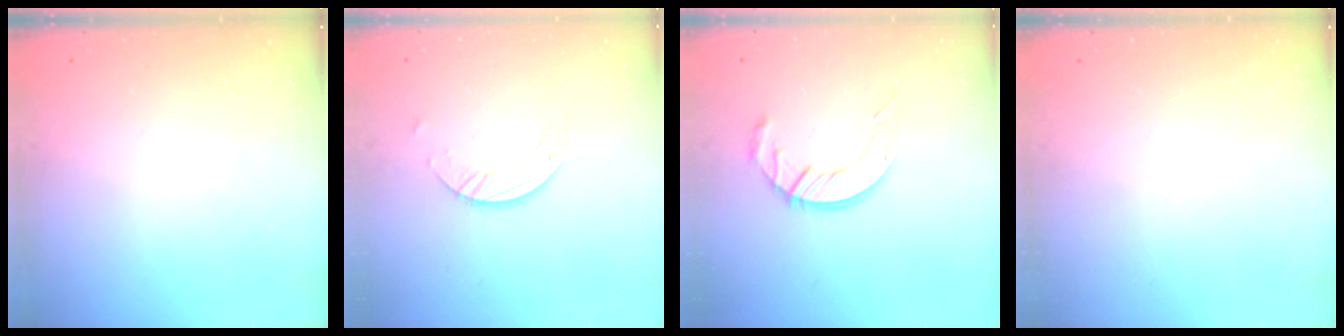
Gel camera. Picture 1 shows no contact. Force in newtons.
{"total": 4.6, "press": 4.6, "slide": 0.5}
{"total": 9.8, "press": 9.8, "slide": 0.9}
{"total": 0.0}